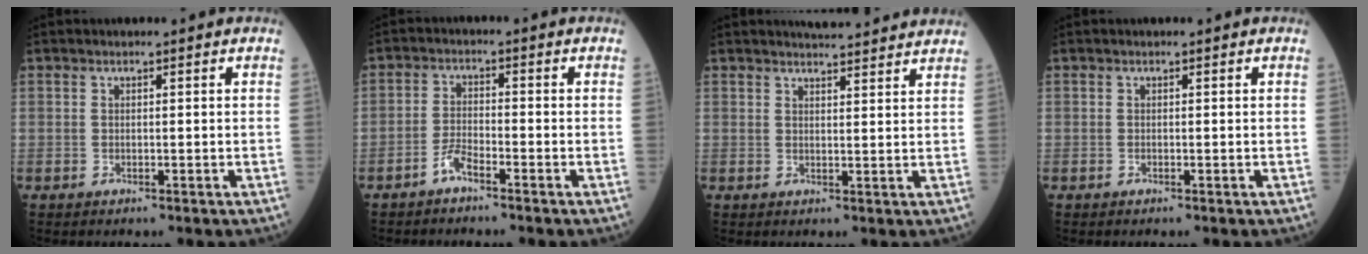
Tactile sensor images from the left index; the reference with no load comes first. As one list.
[{"total": 2.9, "force": [-2.3, 0.3, 1.7], "torque": [-0.040, -0.001, -0.049]}, {"total": 7.2, "force": [6.9, 0.6, 2.1], "torque": [-0.032, 0.012, 0.080]}, {"total": 0.0}]